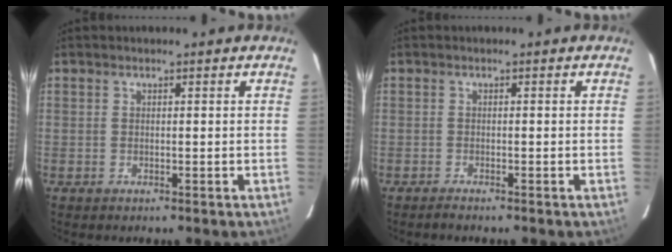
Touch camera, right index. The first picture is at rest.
{"total": 1.5, "force": [-1.3, 0.0, 0.7], "torque": [-0.013, -0.002, -0.018]}